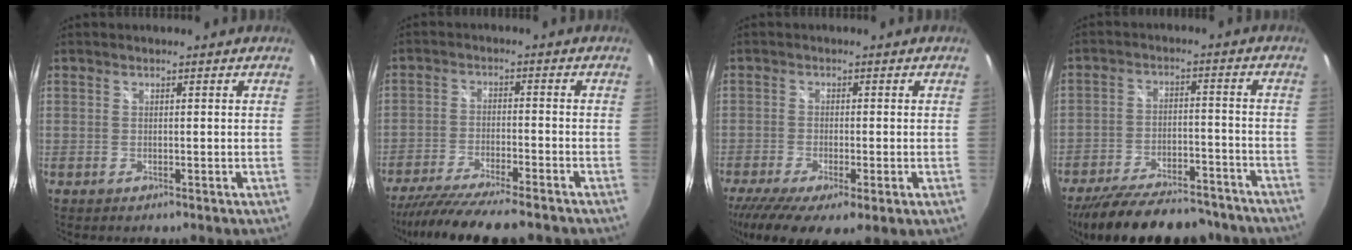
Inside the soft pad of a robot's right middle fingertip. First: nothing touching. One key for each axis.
{"total": 15.3, "fx": -13.2, "fy": 1.7, "fz": 7.6, "tx": -0.156, "ty": -0.036, "tz": -0.214}
{"total": 11.3, "fx": -6.1, "fy": 3.2, "fz": 9.0, "tx": -0.178, "ty": -0.050, "tz": -0.095}
{"total": 23.3, "fx": -19.5, "fy": 7.4, "fz": 10.2, "tx": -0.197, "ty": -0.009, "tz": -0.267}